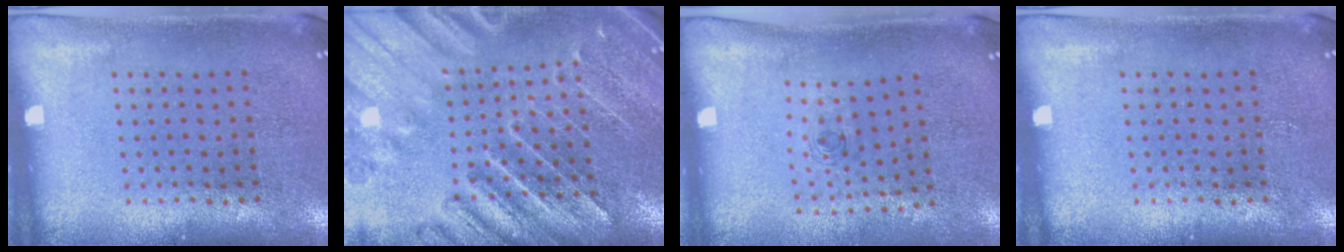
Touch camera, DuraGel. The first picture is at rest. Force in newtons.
{"total": 3.4, "press": 3.1, "slide": 1.3}
{"total": 0.6, "press": 0.2, "slide": 0.5}
{"total": 0.0}